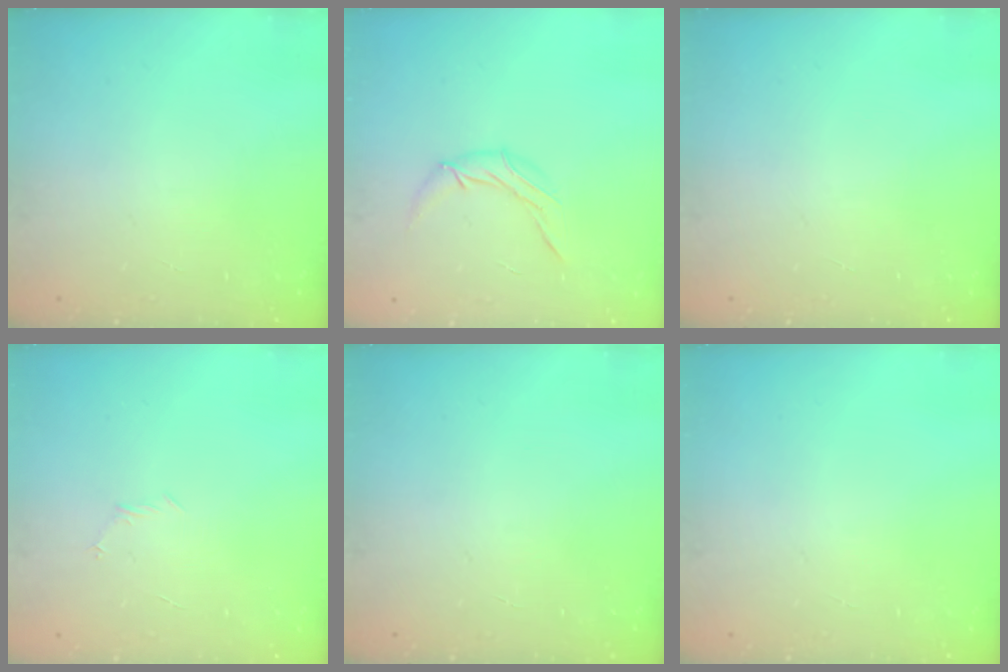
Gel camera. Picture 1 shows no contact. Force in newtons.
{"total": 7.2, "press": 7.2, "slide": 0.7}
{"total": 0.0}
{"total": 3.6, "press": 3.5, "slide": 1.0}
{"total": 0.0}
{"total": 0.0}